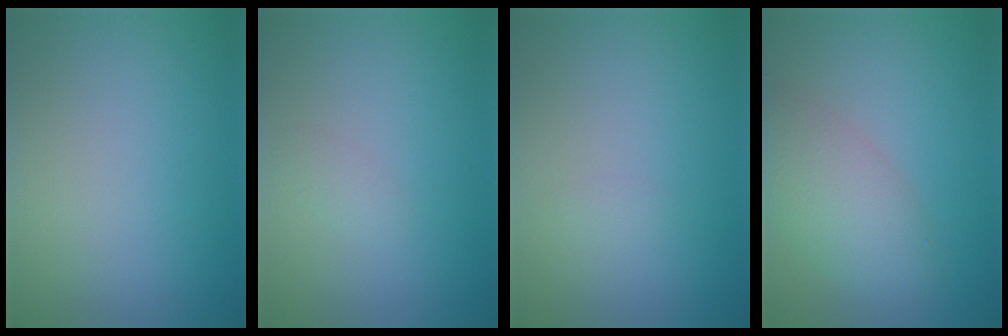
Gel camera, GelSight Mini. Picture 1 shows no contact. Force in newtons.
{"total": 0.8, "press": 0.8, "slide": 0.0}
{"total": 0.6, "press": 0.6, "slide": 0.0}
{"total": 4.5, "press": 4.5, "slide": 0.3}